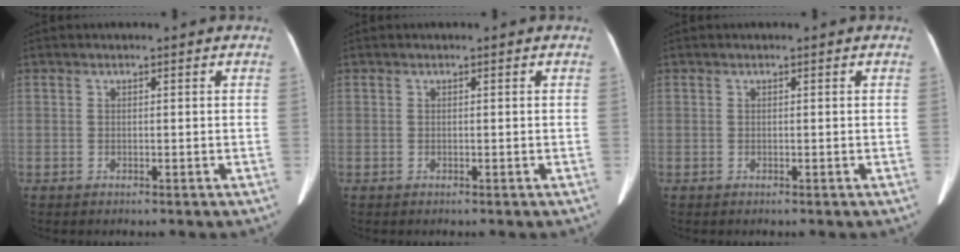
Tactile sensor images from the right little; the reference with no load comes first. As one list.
[{"total": 0.0}, {"total": 0.0}]